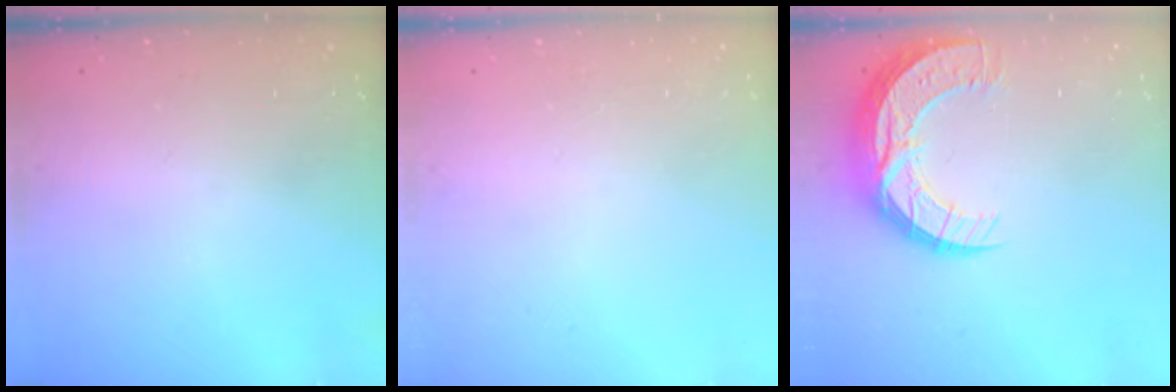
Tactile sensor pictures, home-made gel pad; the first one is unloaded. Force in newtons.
{"total": 0.0}
{"total": 15.3, "press": 15.3, "slide": 1.1}